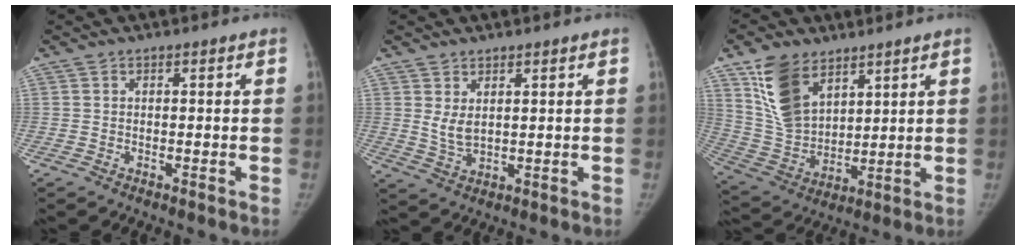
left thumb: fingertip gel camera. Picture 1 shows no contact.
{"total": 3.8, "force": [1.4, 2.2, 2.8], "torque": [-0.043, -0.016, 0.035]}
{"total": 13.7, "force": [7.6, 8.3, 7.8], "torque": [-0.124, -0.032, 0.165]}